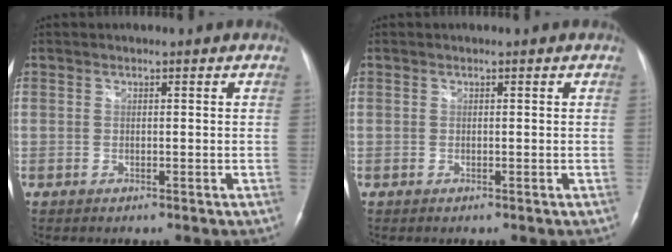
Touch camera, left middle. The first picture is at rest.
{"total": 0.0}